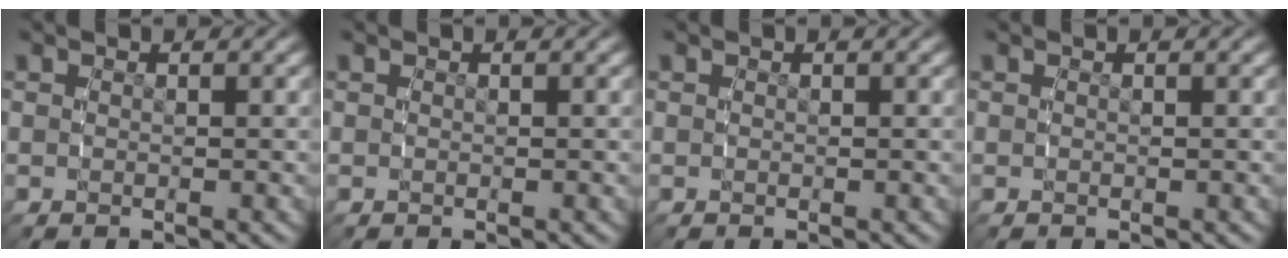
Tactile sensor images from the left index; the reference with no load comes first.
{"total": 0.0}
{"total": 0.0}
{"total": 0.0}